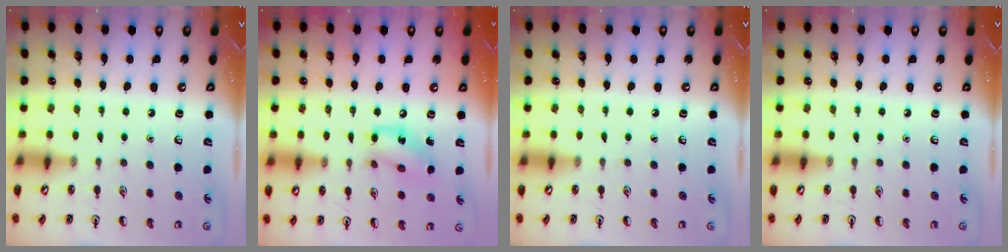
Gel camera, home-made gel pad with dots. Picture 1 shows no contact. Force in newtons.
{"total": 10.5, "press": 10.4, "slide": 1.5}
{"total": 0.0}
{"total": 0.0}